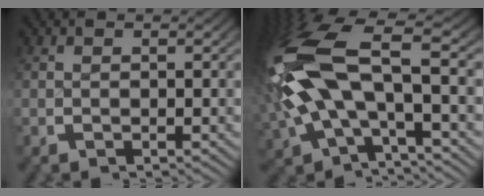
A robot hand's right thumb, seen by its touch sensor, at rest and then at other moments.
{"total": 11.1, "force": [0.3, 6.1, 9.3], "torque": [-0.233, -0.019, 0.030]}